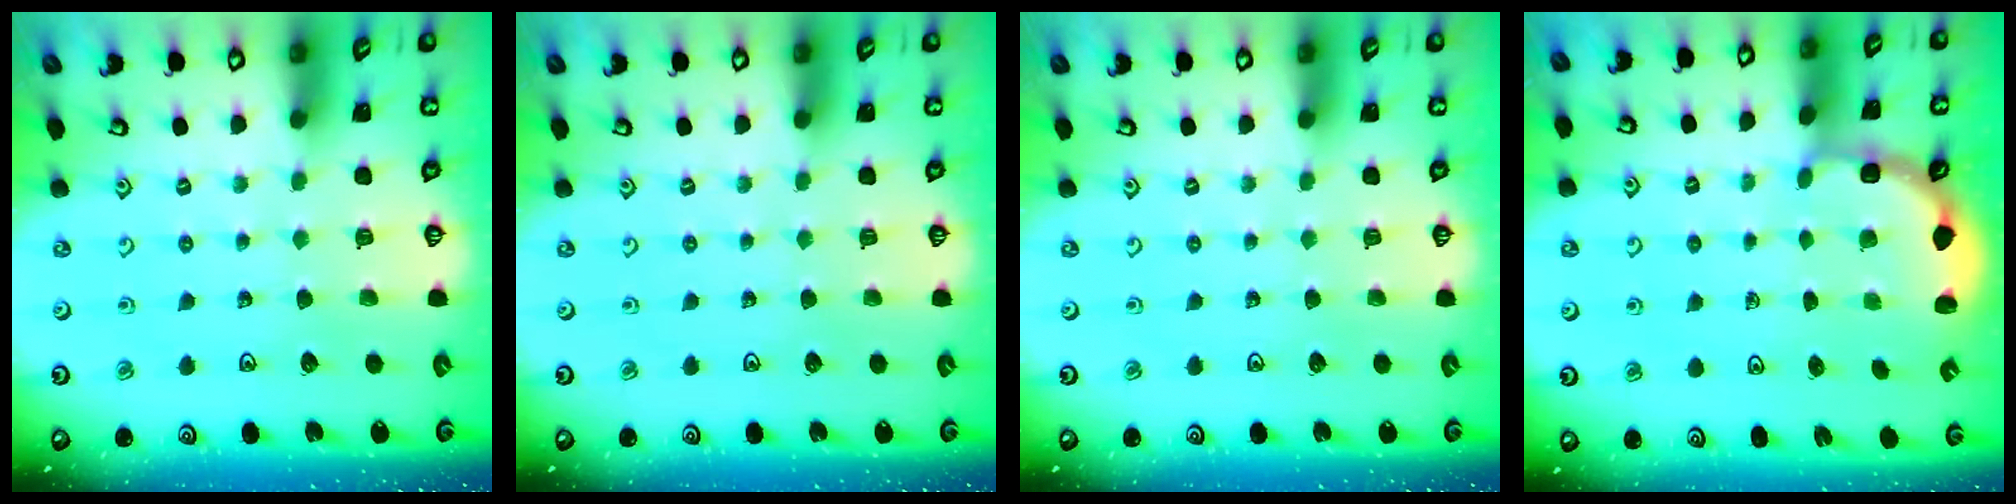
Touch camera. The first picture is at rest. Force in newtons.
{"total": 0.0}
{"total": 0.0}
{"total": 2.9, "press": 2.4, "slide": 1.8}